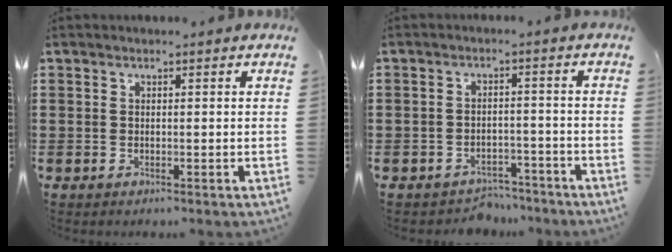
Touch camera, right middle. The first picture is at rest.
{"total": 3.2, "force": [-3.1, 0.7, -0.2], "torque": [-0.006, 0.000, -0.067]}